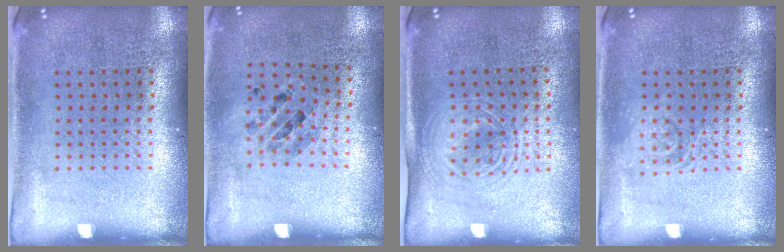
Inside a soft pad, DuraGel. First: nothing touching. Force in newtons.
{"total": 0.9, "press": 0.8, "slide": 0.2}
{"total": 1.5, "press": 1.3, "slide": 0.7}
{"total": 1.6, "press": 1.6, "slide": 0.3}